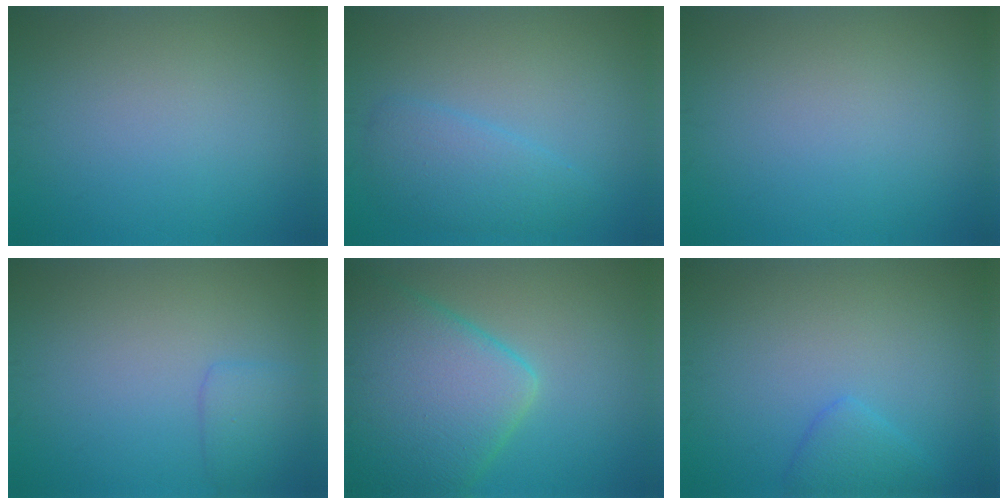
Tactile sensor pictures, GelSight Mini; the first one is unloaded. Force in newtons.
{"total": 3.3, "press": 3.3, "slide": 0.1}
{"total": 0.0}
{"total": 2.0, "press": 1.9, "slide": 0.1}
{"total": 11.2, "press": 11.2, "slide": 0.5}
{"total": 1.9, "press": 1.9, "slide": 0.2}